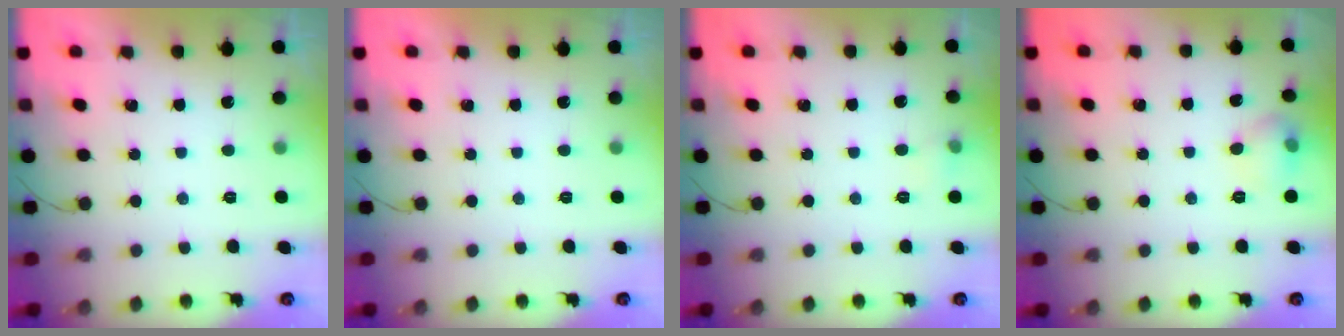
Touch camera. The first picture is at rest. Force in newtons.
{"total": 0.0}
{"total": 4.2, "press": 4.0, "slide": 1.3}
{"total": 9.3, "press": 6.9, "slide": 6.2}